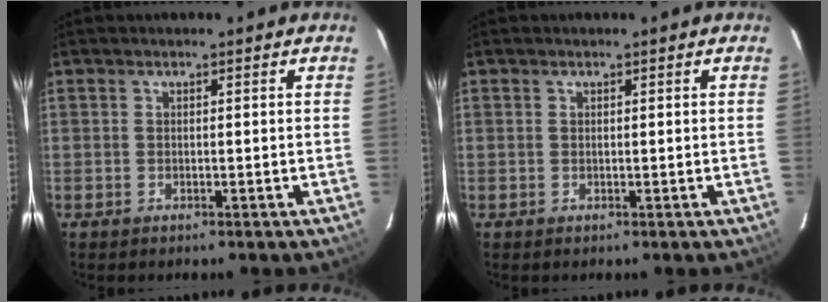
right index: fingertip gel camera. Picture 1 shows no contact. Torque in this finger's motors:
{"motor_torque": [-0.05, 0.13, 0.07, 0.02]}